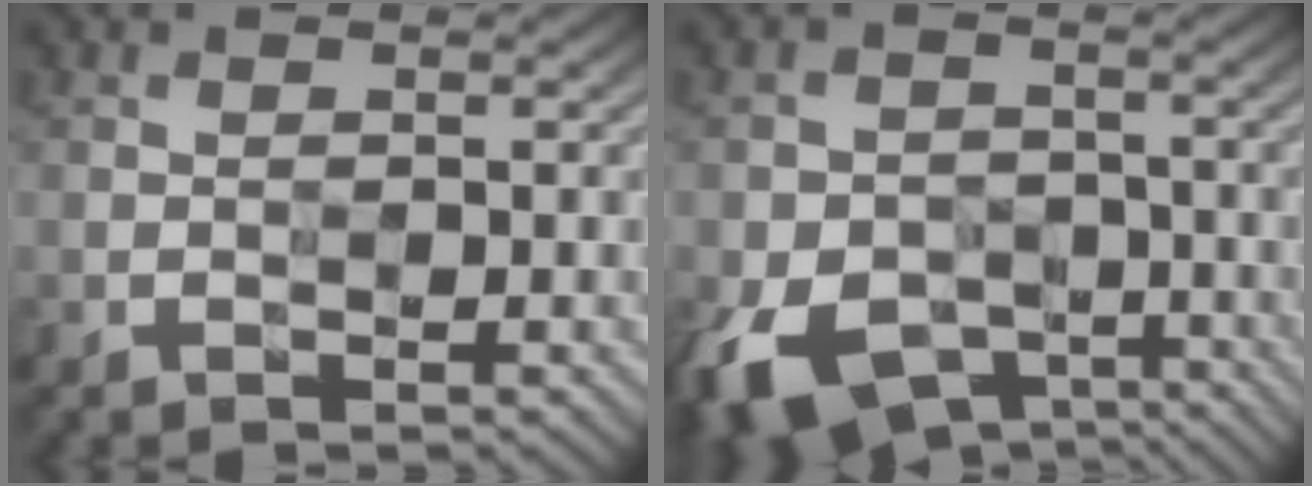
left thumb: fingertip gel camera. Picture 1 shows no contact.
{"total": 6.9, "force": [-4.1, 5.0, 2.2], "torque": [-0.054, -0.020, -0.074]}